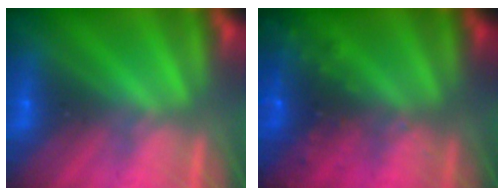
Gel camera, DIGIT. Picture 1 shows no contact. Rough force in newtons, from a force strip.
{"total": 8.0}